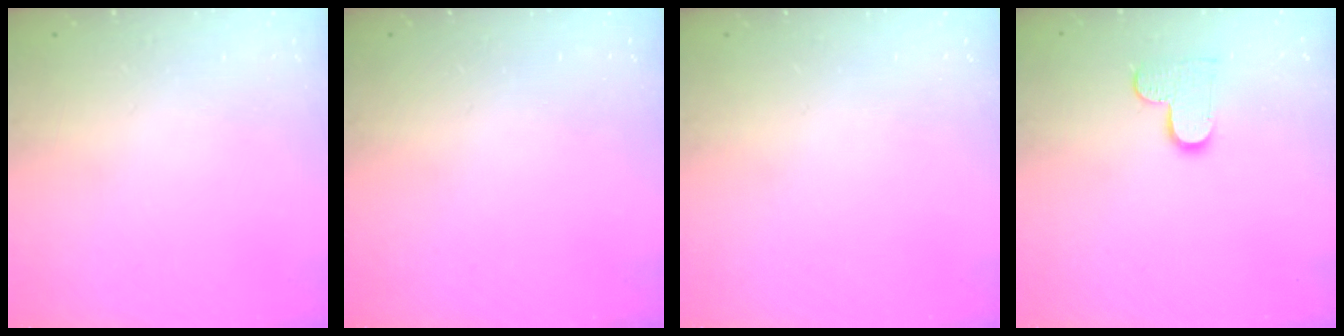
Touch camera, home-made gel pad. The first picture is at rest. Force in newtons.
{"total": 0.0}
{"total": 0.0}
{"total": 8.2, "press": 8.1, "slide": 0.2}